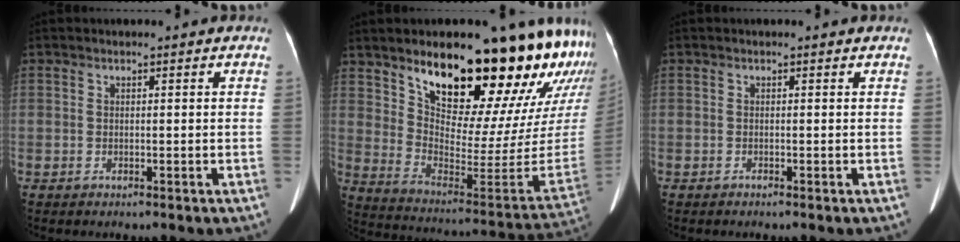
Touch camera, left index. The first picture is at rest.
{"total": 27.2, "force": [20.3, 6.2, 16.9], "torque": [-0.248, -0.092, 0.275]}
{"total": 1.8, "force": [1.5, 0.4, 0.8], "torque": [-0.014, 0.010, 0.008]}